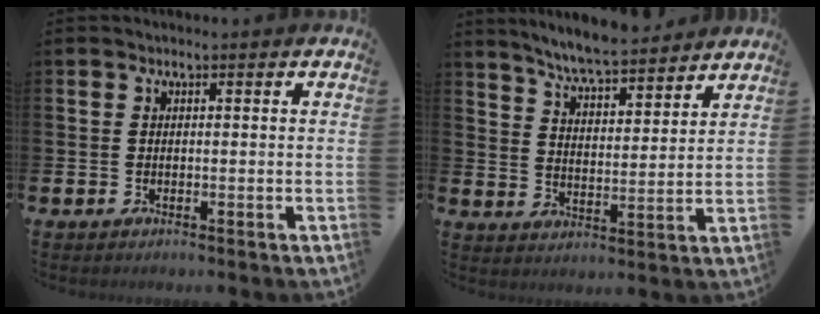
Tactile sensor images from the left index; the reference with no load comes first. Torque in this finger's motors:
{"motor_torque": [0.68, -0.60, 0.52, 0.17]}